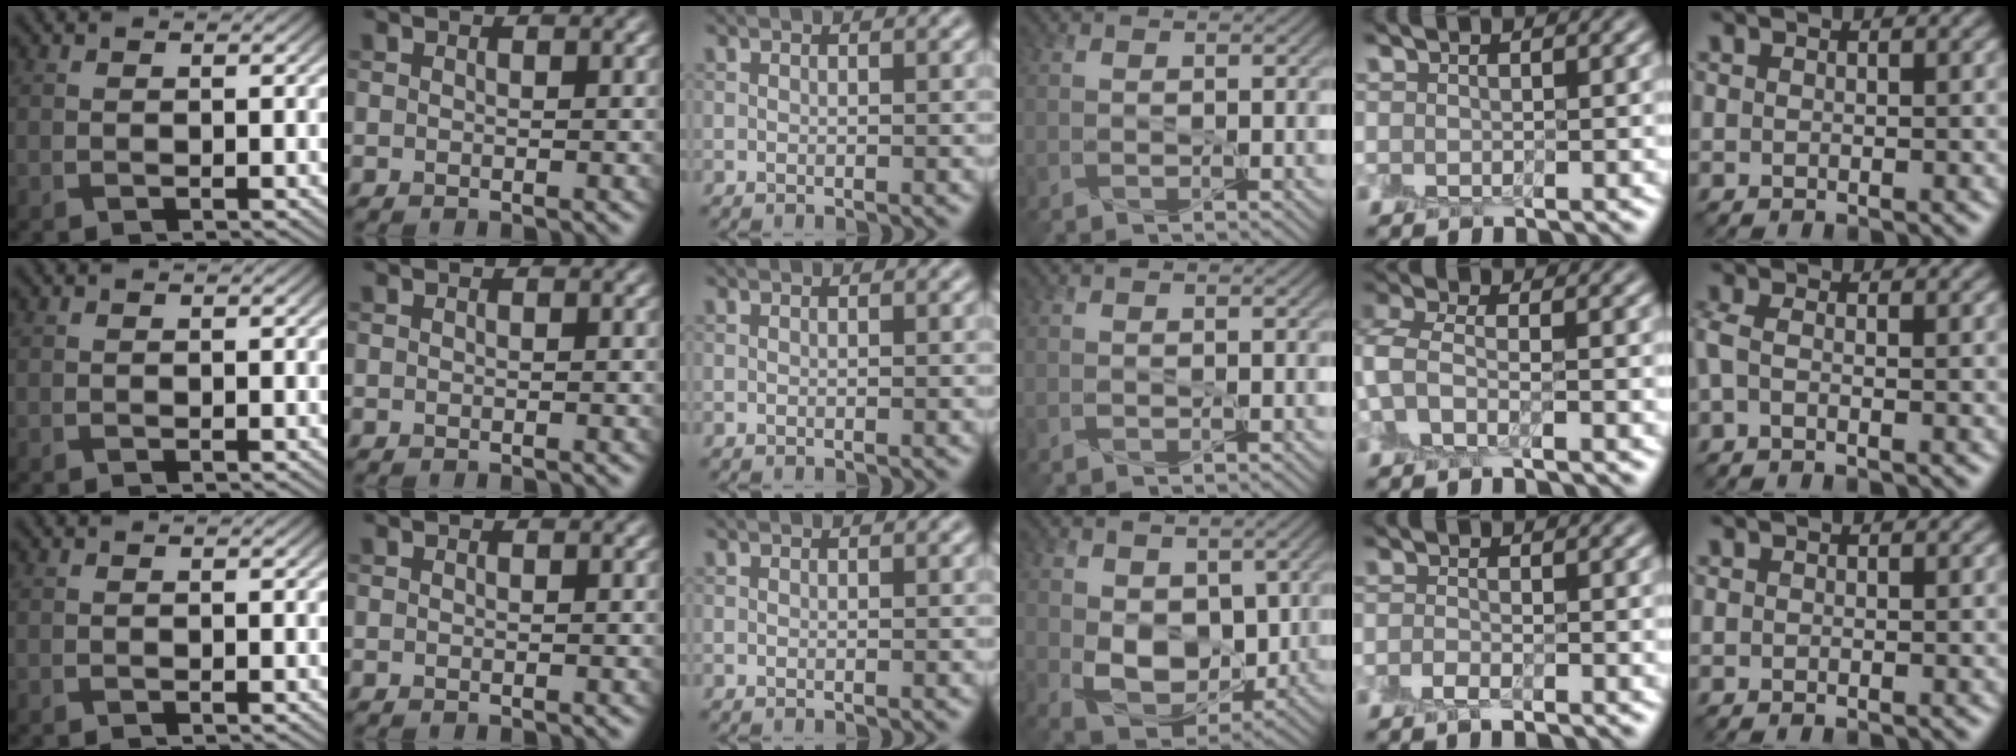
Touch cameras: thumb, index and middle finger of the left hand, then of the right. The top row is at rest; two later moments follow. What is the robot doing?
{"motion": "peel", "object": "small bumper sticker"}